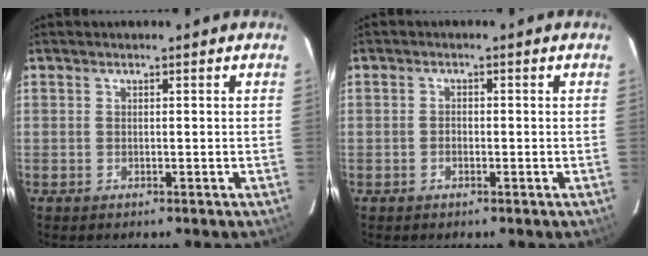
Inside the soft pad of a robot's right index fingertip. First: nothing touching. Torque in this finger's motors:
{"motor_torque": [-0.21, -0.07, -0.10, -0.01]}